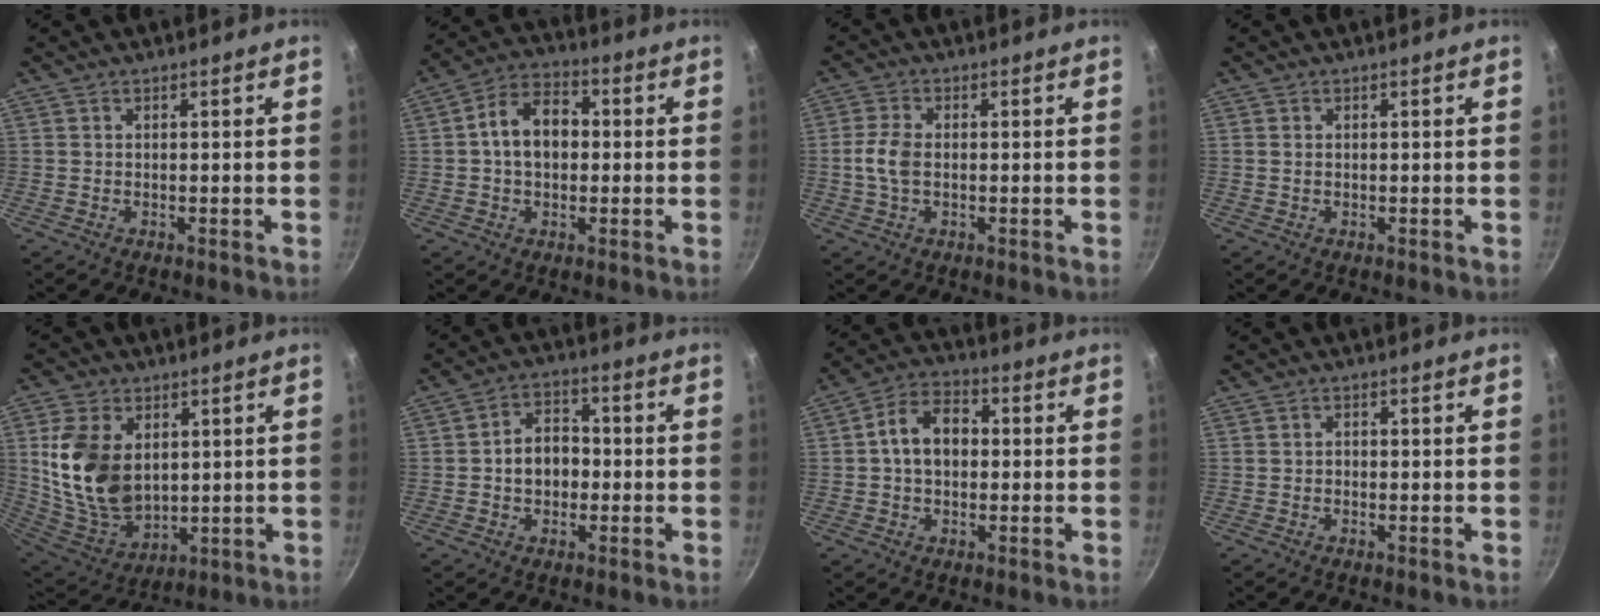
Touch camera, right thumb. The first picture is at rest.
{"total": 10.1, "force": [0.4, 7.1, 7.2], "torque": [-0.092, 0.027, -0.007]}
{"total": 5.2, "force": [-0.3, 3.2, 4.1], "torque": [-0.088, 0.011, -0.009]}
{"total": 0.6, "force": [0.1, 0.5, 0.4], "torque": [-0.005, 0.001, 0.001]}
{"total": 16.7, "force": [3.2, 11.3, 11.9], "torque": [-0.211, -0.032, 0.077]}
{"total": 7.7, "force": [-0.8, 5.9, 5.0], "torque": [-0.045, 0.022, -0.020]}
{"total": 9.3, "force": [0.5, 6.5, 6.6], "torque": [-0.088, 0.026, -0.006]}
{"total": 0.8, "force": [-0.2, 0.6, 0.4], "torque": [-0.005, 0.004, -0.005]}